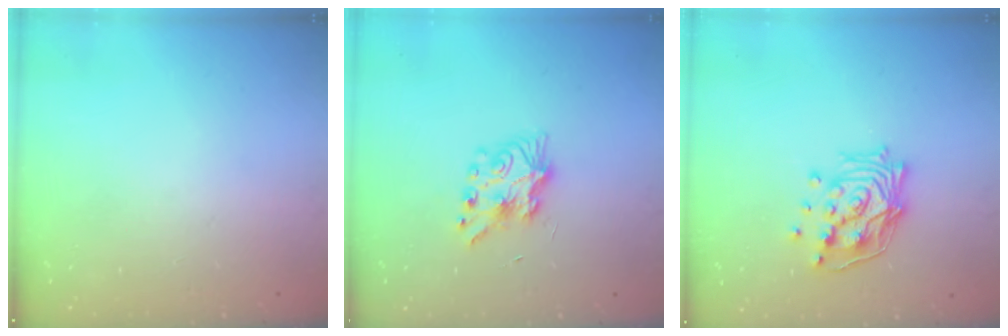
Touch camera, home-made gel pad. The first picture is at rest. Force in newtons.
{"total": 7.6, "press": 7.6, "slide": 0.6}
{"total": 15.4, "press": 15.2, "slide": 1.9}